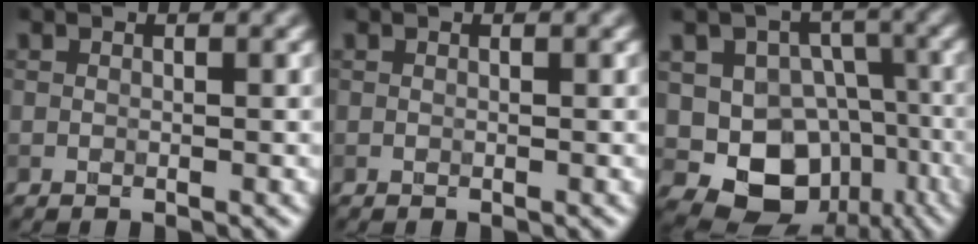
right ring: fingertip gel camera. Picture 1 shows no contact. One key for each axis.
{"total": 0.0}
{"total": 9.3, "fx": -2.2, "fy": 7.6, "fz": 4.9, "tx": -0.061, "ty": -0.003, "tz": -0.034}